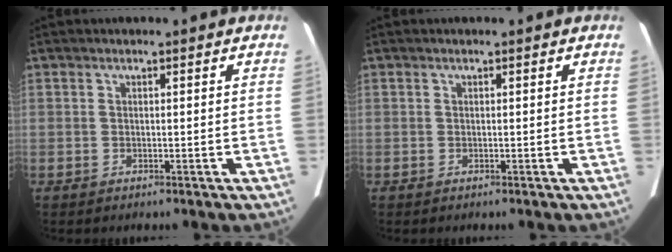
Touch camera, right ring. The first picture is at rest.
{"total": 0.0}